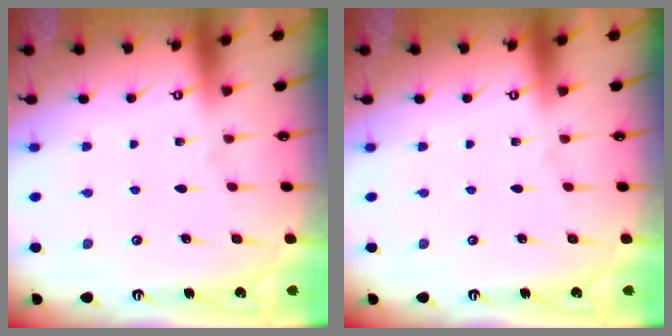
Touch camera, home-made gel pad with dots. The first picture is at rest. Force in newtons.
{"total": 0.0}